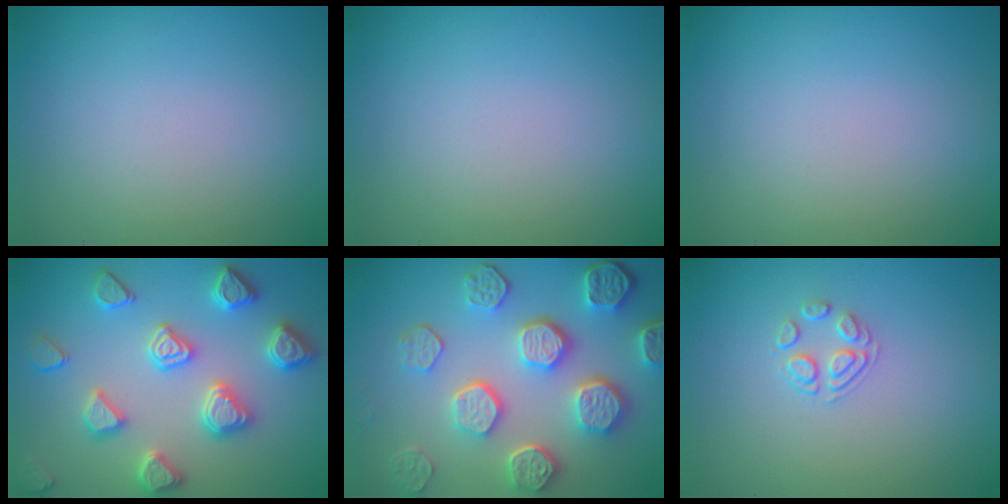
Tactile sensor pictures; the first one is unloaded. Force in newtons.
{"total": 0.0}
{"total": 0.0}
{"total": 4.7, "press": 4.6, "slide": 0.6}
{"total": 8.1, "press": 6.1, "slide": 5.3}
{"total": 1.7, "press": 1.0, "slide": 1.4}